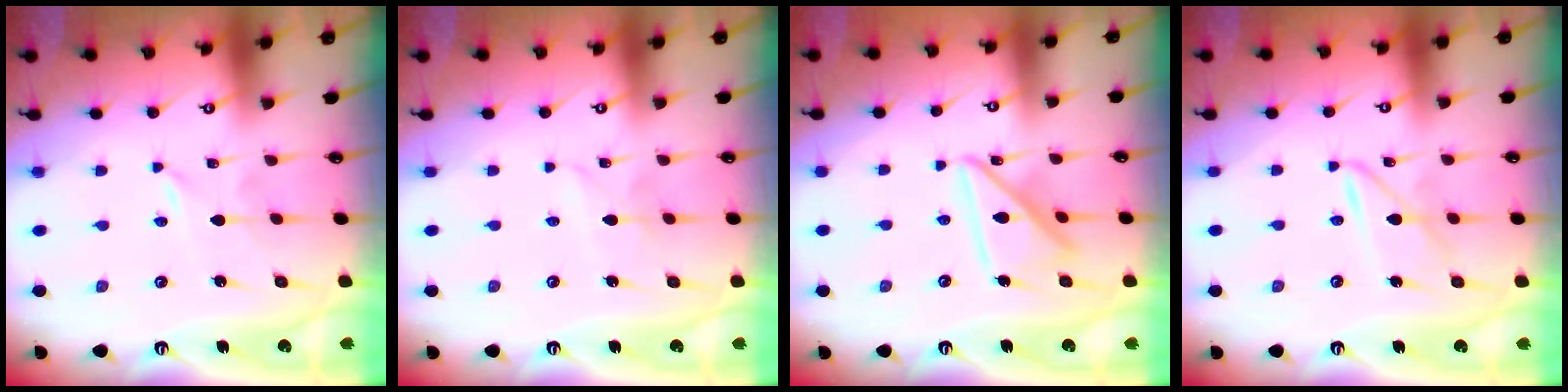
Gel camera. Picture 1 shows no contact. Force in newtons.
{"total": 2.0, "press": 1.9, "slide": 0.2}
{"total": 14.4, "press": 14.3, "slide": 1.5}
{"total": 6.6, "press": 6.6, "slide": 0.6}